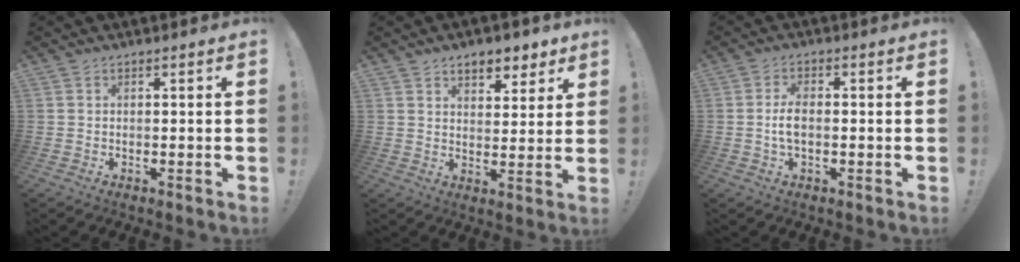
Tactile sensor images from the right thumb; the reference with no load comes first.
{"total": 7.1, "force": [5.3, 4.0, 2.6], "torque": [-0.018, -0.037, 0.093]}
{"total": 4.6, "force": [-0.5, 2.2, 4.0], "torque": [-0.090, 0.000, -0.014]}